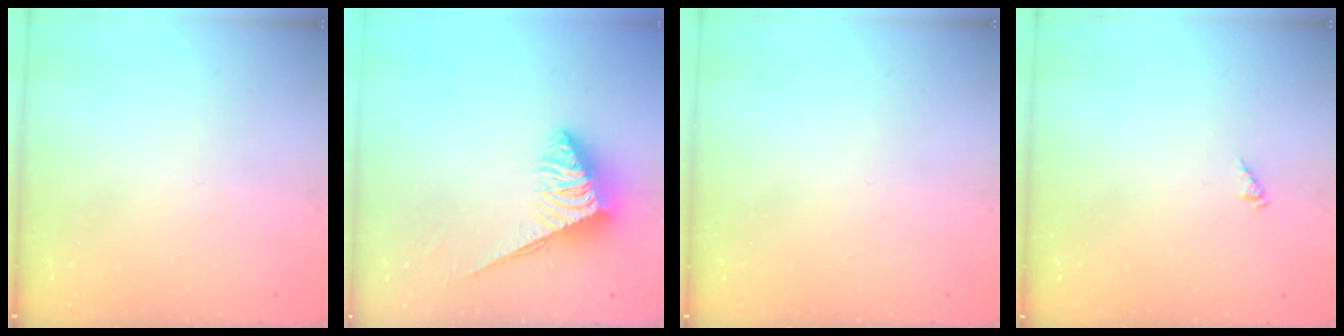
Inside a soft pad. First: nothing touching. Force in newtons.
{"total": 5.7, "press": 5.7, "slide": 0.3}
{"total": 0.0}
{"total": 0.0}